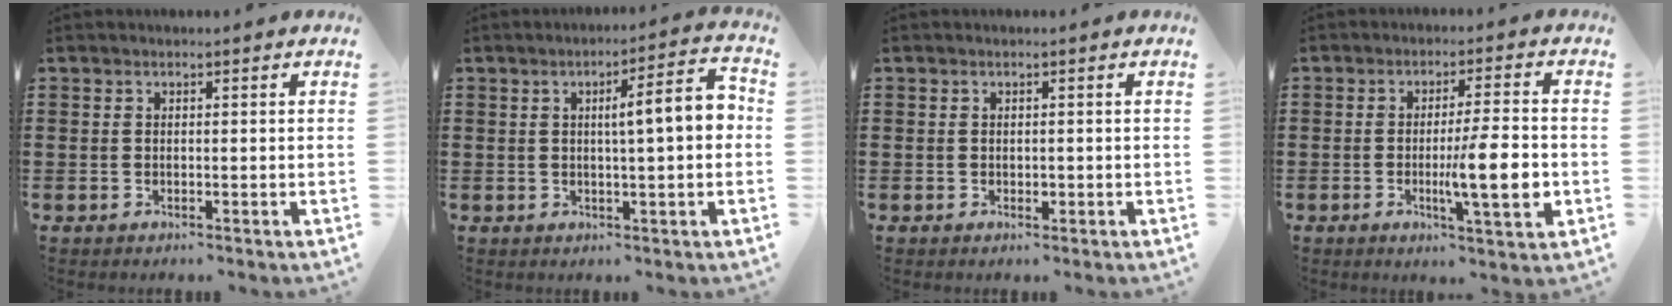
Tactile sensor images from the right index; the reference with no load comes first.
{"total": 7.4, "force": [0.8, 0.8, 7.3], "torque": [-0.110, -0.008, 0.003]}
{"total": 0.9, "force": [-0.1, 0.6, 0.6], "torque": [-0.012, 0.002, -0.002]}
{"total": 9.9, "force": [-1.8, 1.5, 9.6], "torque": [-0.146, -0.014, -0.033]}